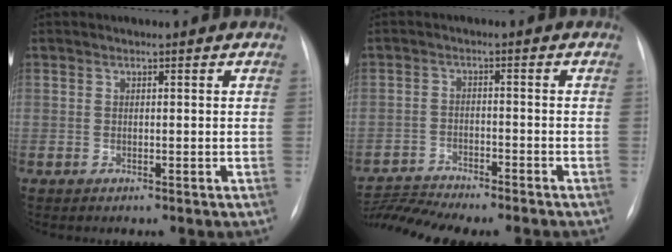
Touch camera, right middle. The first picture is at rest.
{"total": 8.5, "force": [-8.3, -0.7, 1.8], "torque": [-0.031, 0.009, -0.133]}